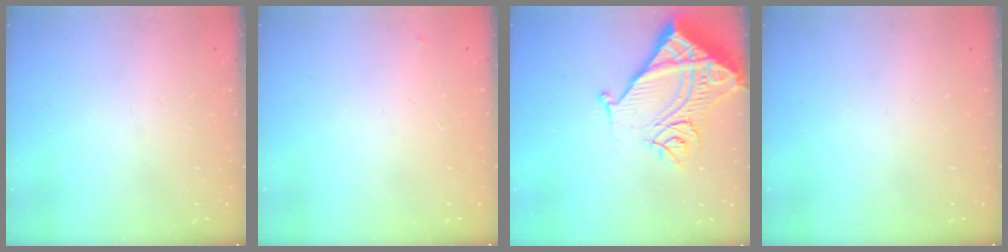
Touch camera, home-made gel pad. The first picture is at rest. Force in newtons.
{"total": 2.5, "press": 2.5, "slide": 0.4}
{"total": 14.2, "press": 14.1, "slide": 1.8}
{"total": 0.0}